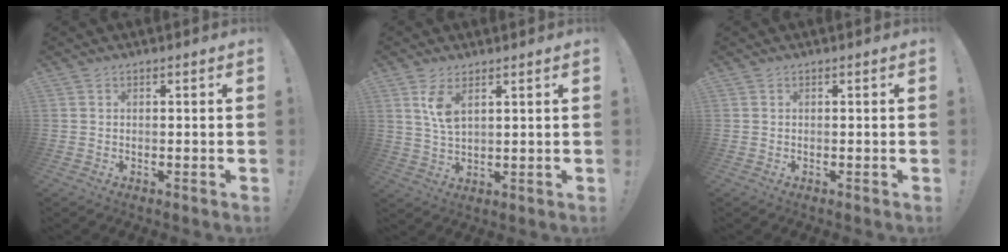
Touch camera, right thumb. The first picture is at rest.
{"total": 6.2, "force": [3.2, 2.5, 4.7], "torque": [-0.081, -0.021, 0.053]}
{"total": 0.0}